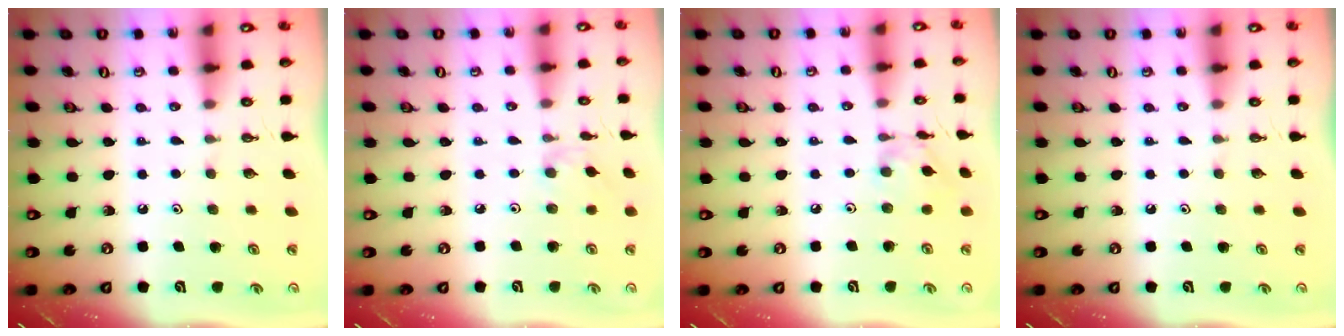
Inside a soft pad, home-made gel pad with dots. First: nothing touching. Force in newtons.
{"total": 1.7, "press": 1.6, "slide": 0.4}
{"total": 6.0, "press": 6.0, "slide": 0.3}
{"total": 0.0}